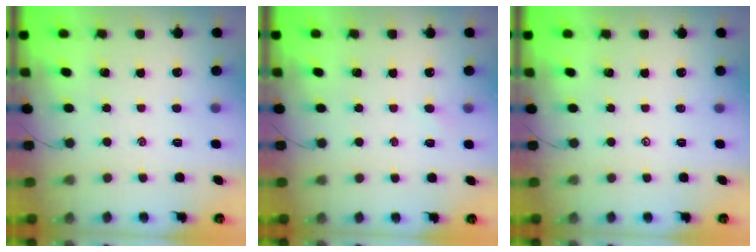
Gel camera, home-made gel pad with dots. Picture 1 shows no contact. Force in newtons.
{"total": 1.5, "press": 1.4, "slide": 0.6}
{"total": 0.0}